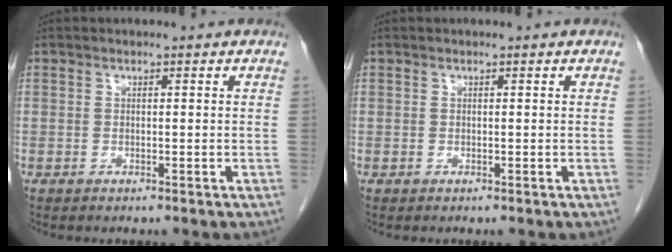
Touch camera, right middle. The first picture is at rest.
{"total": 0.0}